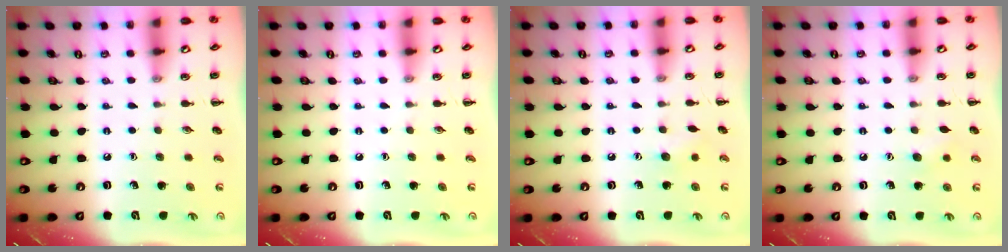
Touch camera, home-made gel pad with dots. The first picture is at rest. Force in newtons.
{"total": 0.0}
{"total": 5.1, "press": 5.0, "slide": 1.1}
{"total": 5.9, "press": 5.7, "slide": 1.7}